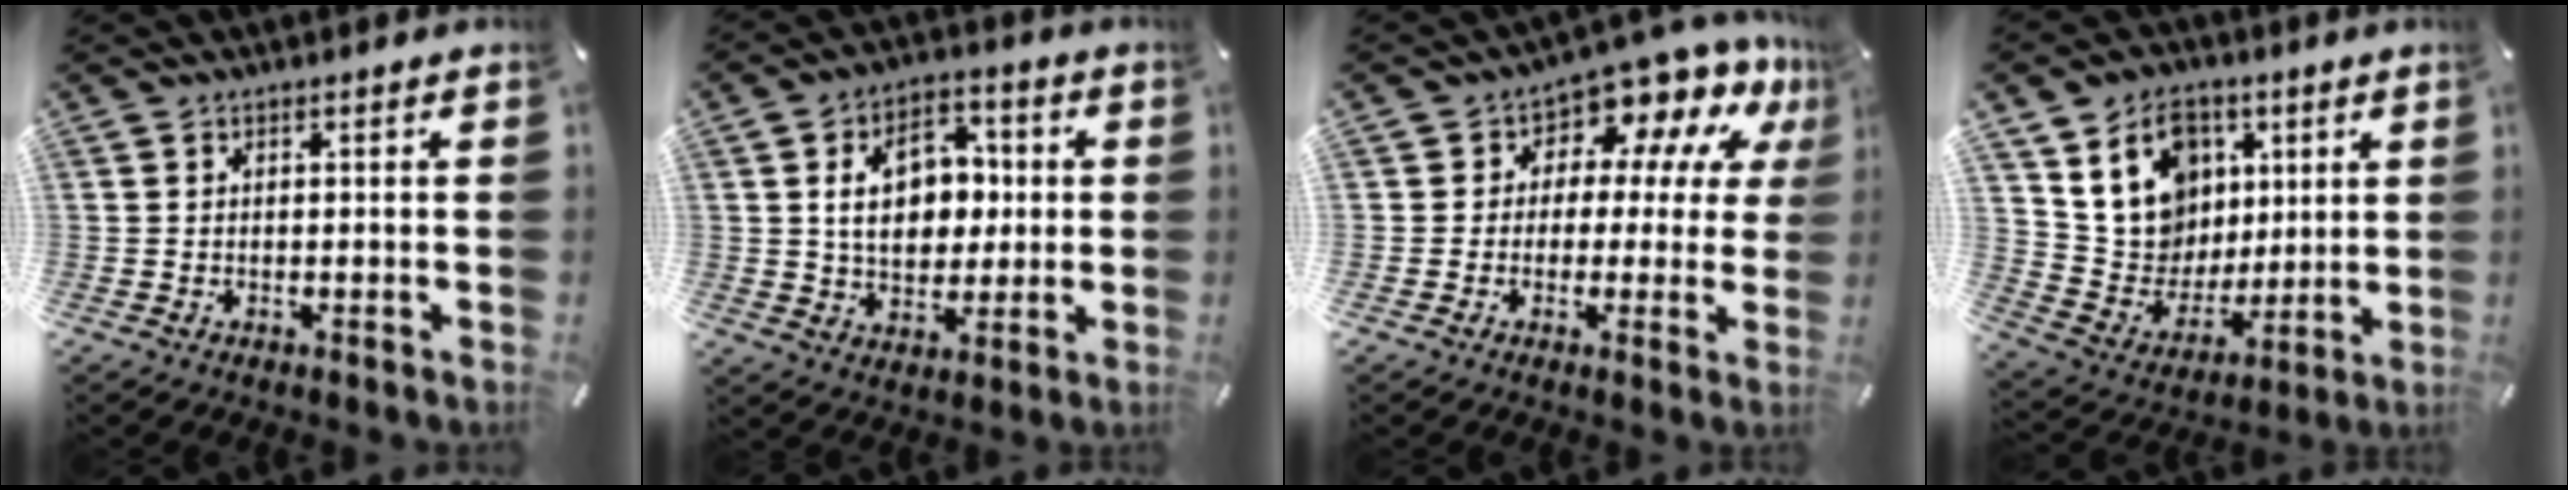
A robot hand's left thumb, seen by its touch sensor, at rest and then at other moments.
{"total": 12.5, "force": [1.4, 9.6, 7.9], "torque": [-0.120, 0.011, 0.025]}
{"total": 8.4, "force": [5.6, 5.0, 3.8], "torque": [-0.064, -0.056, 0.098]}
{"total": 16.6, "force": [6.4, 14.0, 6.2], "torque": [-0.100, -0.028, 0.132]}